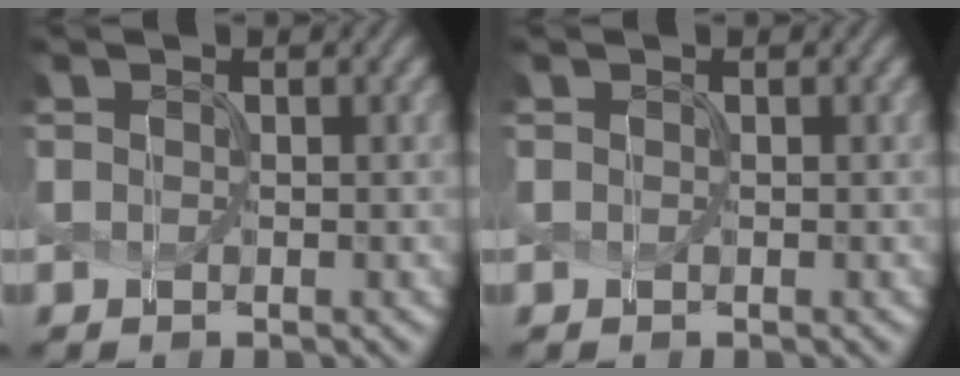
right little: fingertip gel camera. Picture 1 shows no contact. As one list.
[{"total": 0.0}]